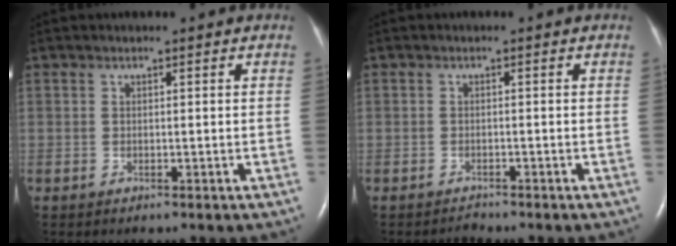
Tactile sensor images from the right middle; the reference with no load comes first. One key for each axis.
{"total": 1.0, "fx": -0.9, "fy": 0.2, "fz": -0.4, "tx": 0.004, "ty": -0.005, "tz": -0.018}